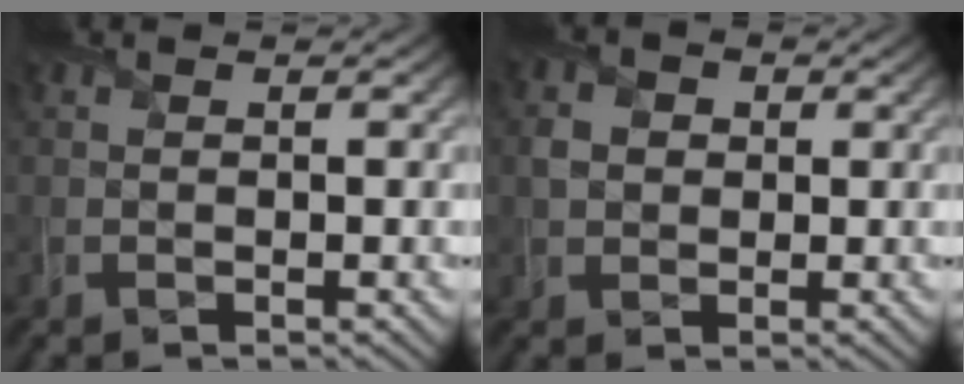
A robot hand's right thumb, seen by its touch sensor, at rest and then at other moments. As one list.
[{"total": 2.3, "force": [0.1, 2.0, 1.1], "torque": [-0.029, 0.001, -0.002]}]